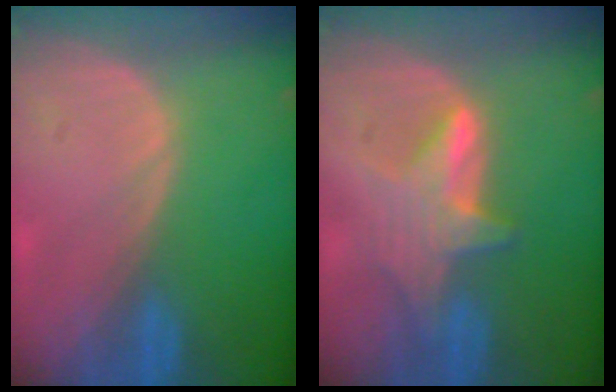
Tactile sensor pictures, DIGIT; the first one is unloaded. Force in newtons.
{"total": 6.2, "press": 6.0, "slide": 1.3}